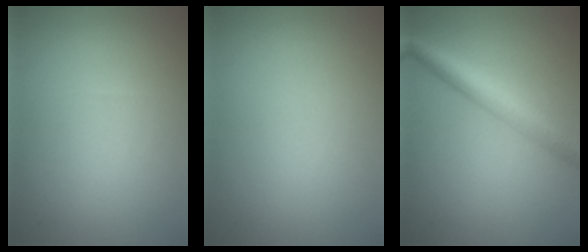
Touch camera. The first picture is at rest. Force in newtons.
{"total": 0.0}
{"total": 4.5, "press": 4.5, "slide": 0.1}